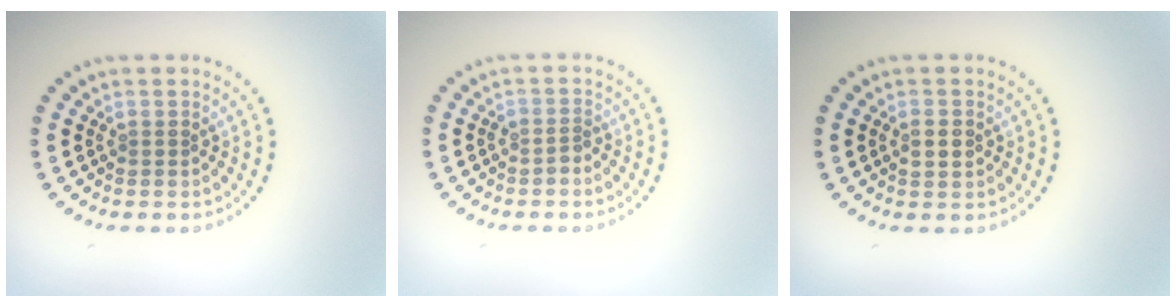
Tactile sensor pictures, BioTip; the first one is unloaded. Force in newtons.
{"total": 1.0, "press": 0.8, "slide": 0.6}
{"total": 1.4, "press": 1.4, "slide": 0.2}